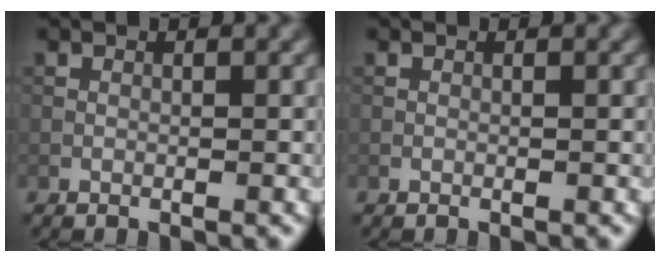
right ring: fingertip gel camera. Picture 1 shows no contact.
{"total": 0.0}